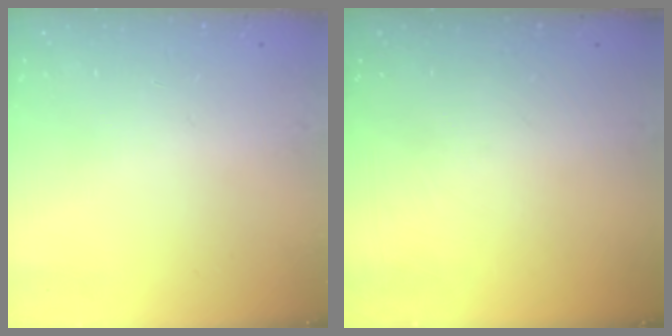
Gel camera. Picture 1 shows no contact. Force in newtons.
{"total": 0.0}